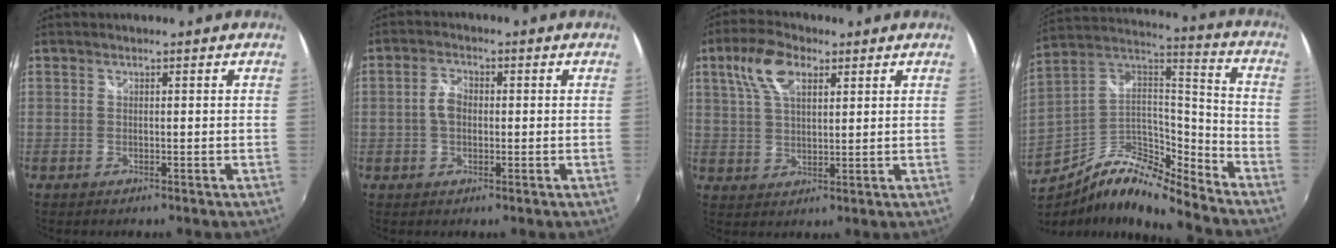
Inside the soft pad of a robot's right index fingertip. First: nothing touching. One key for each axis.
{"total": 3.8, "fx": -0.2, "fy": 2.6, "fz": 2.8, "tx": -0.056, "ty": 0.009, "tz": -0.003}
{"total": 8.8, "fx": 4.2, "fy": 4.3, "fz": 6.5, "tx": -0.131, "ty": 0.023, "tz": 0.078}
{"total": 15.6, "fx": -12.1, "fy": 4.4, "fz": 8.8, "tx": -0.176, "ty": 0.008, "tz": -0.233}